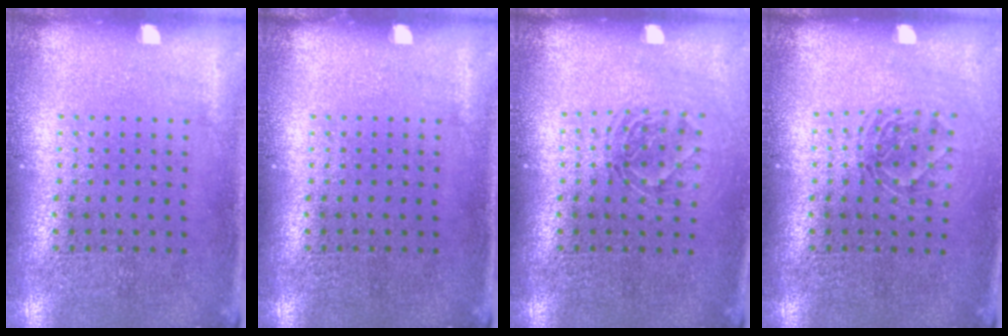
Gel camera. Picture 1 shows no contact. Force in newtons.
{"total": 0.0}
{"total": 1.3, "press": 1.1, "slide": 0.6}
{"total": 1.3, "press": 1.1, "slide": 0.6}